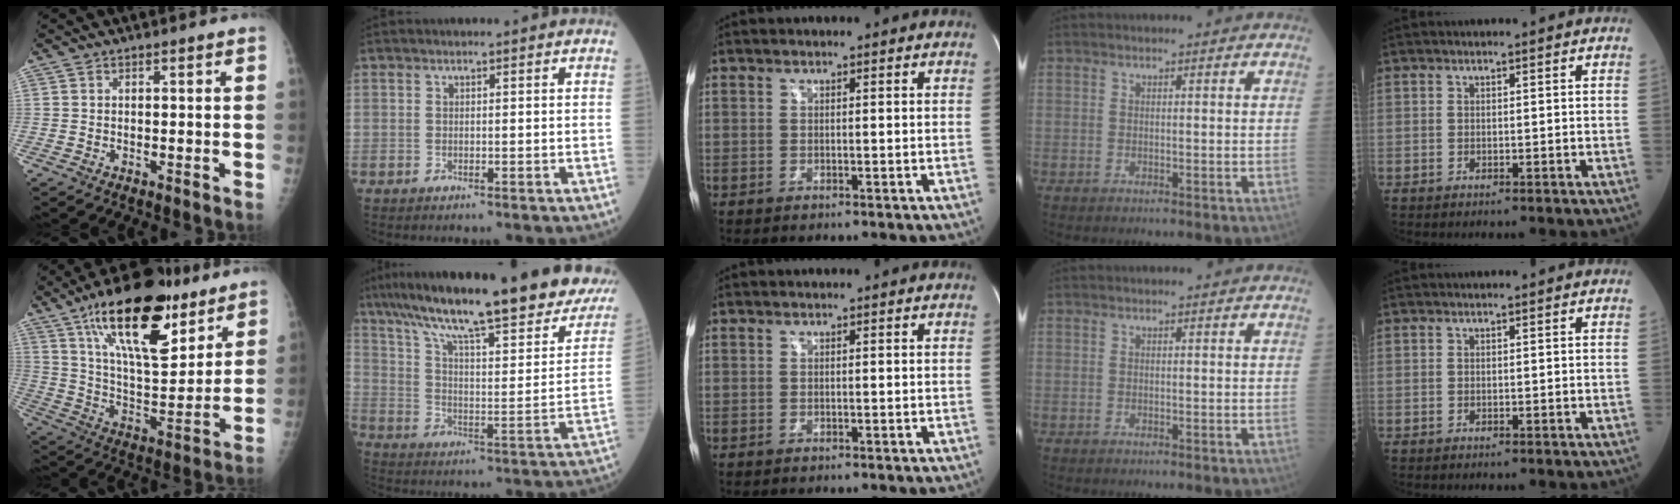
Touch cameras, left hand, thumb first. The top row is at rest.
{"thumb": {"total": 24.1, "force": [14.2, 9.6, 17.0], "torque": [-0.244, -0.056, 0.240]}, "index": {"total": 31.8, "force": [24.7, 5.8, 19.2], "torque": [-0.287, -0.028, 0.334]}}